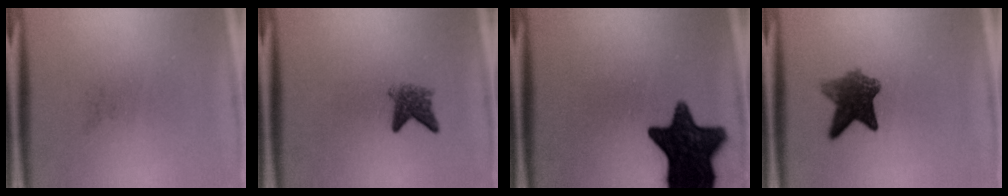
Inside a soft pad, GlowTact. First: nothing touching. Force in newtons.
{"total": 3.1}
{"total": 15.4}
{"total": 6.3}